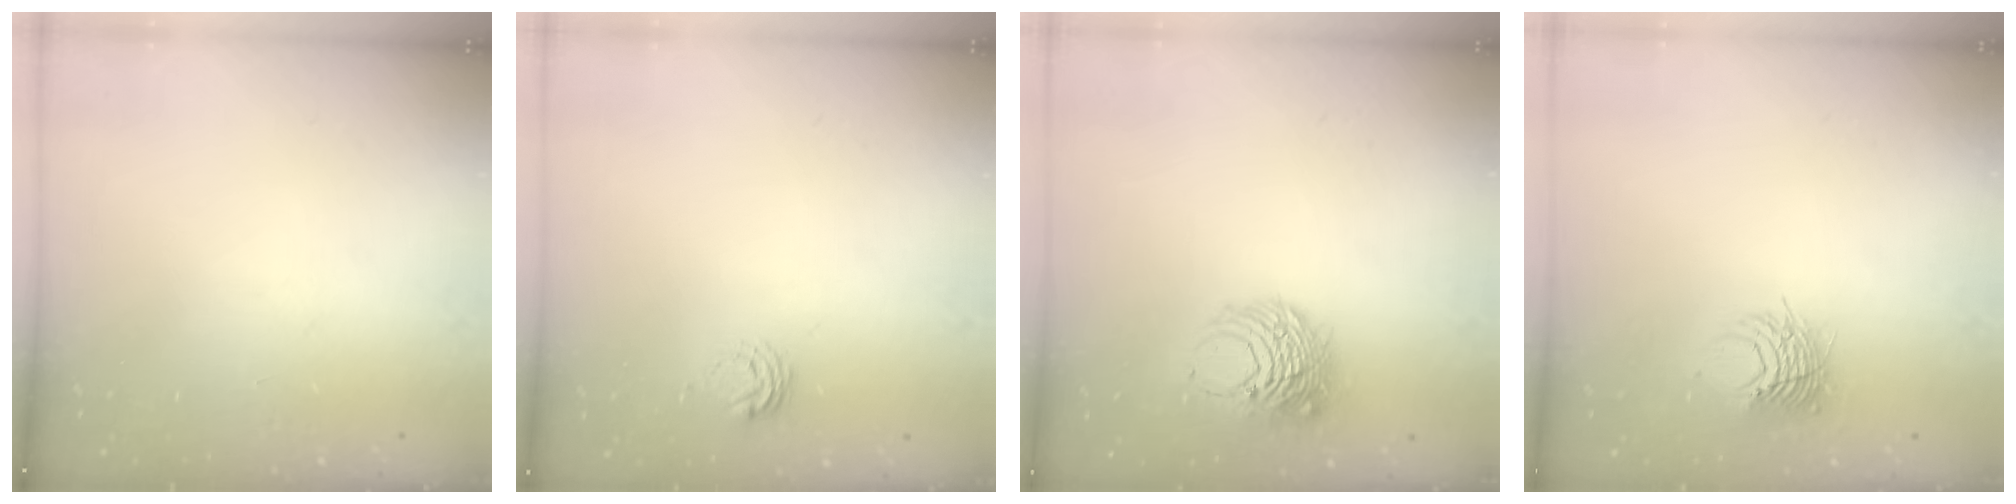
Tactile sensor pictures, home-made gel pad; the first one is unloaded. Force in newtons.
{"total": 5.9, "press": 5.9, "slide": 0.5}
{"total": 8.6, "press": 8.5, "slide": 0.9}
{"total": 7.5, "press": 7.5, "slide": 0.6}